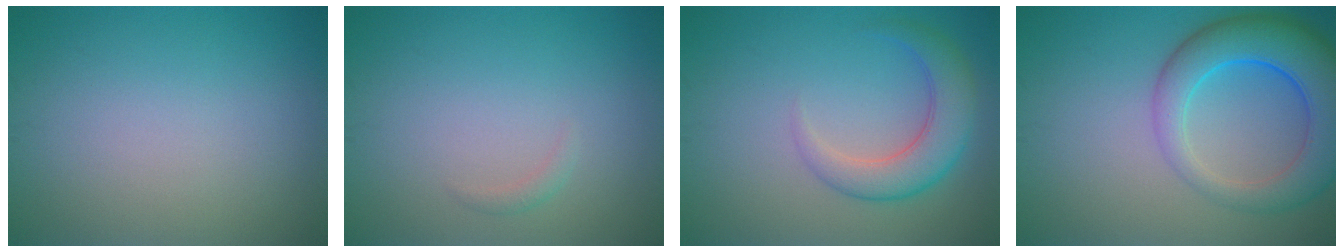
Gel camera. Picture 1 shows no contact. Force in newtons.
{"total": 0.7, "press": 0.7, "slide": 0.1}
{"total": 4.5, "press": 4.5, "slide": 0.2}
{"total": 8.1, "press": 8.1, "slide": 0.4}